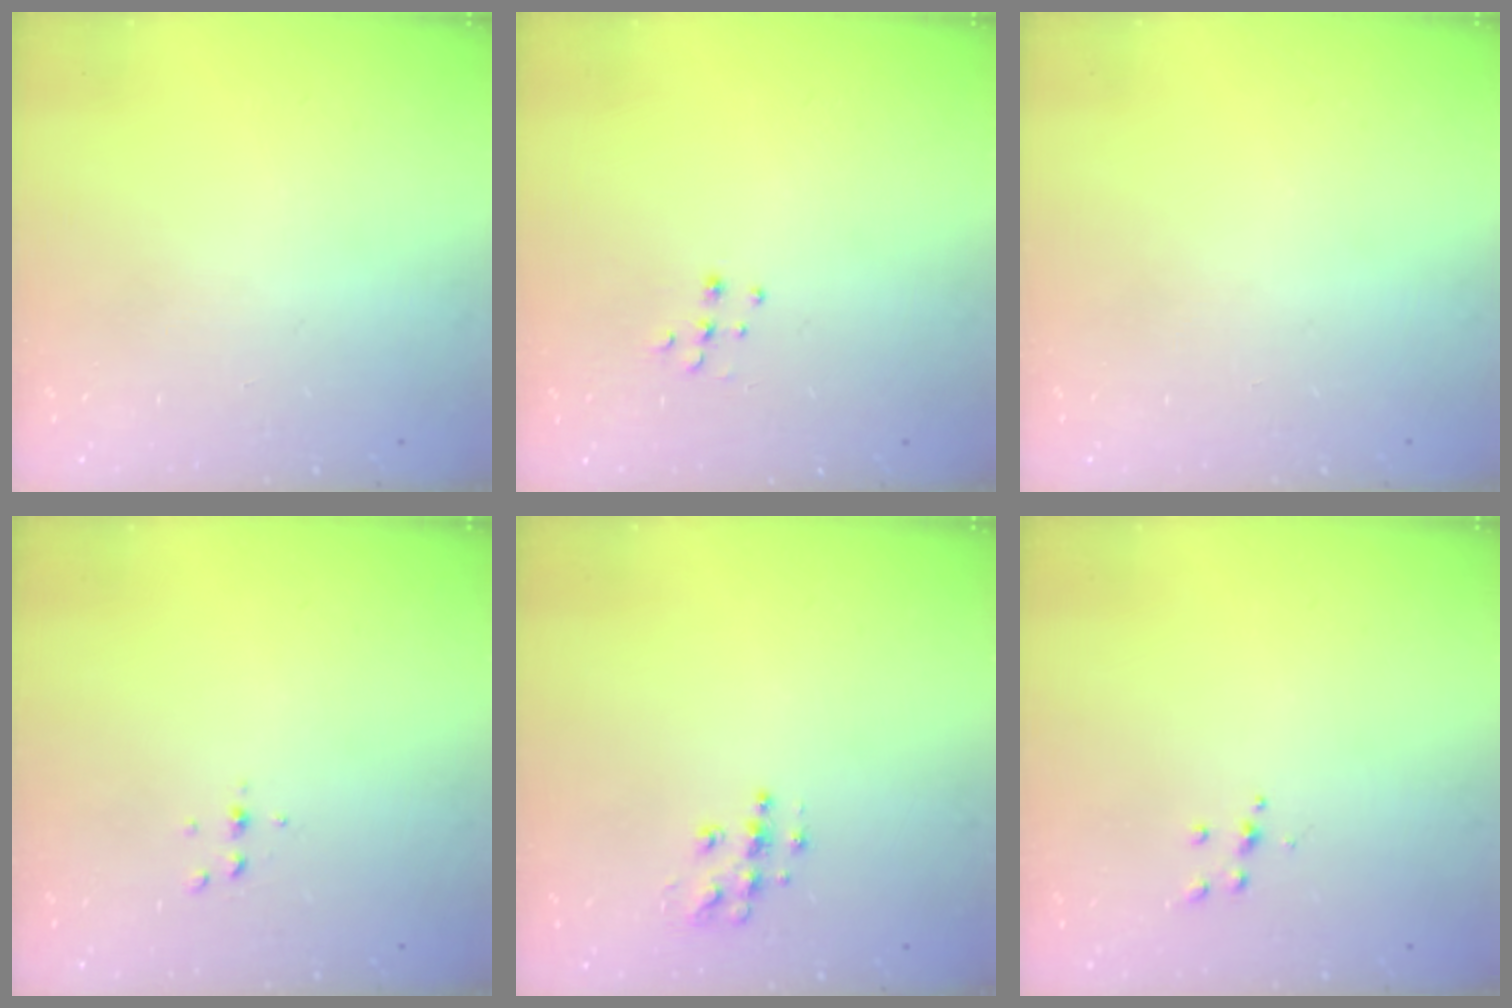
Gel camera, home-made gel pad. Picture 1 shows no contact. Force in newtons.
{"total": 7.0, "press": 6.9, "slide": 0.6}
{"total": 0.0}
{"total": 2.6, "press": 2.6, "slide": 0.3}
{"total": 8.7, "press": 8.7, "slide": 0.5}
{"total": 3.5, "press": 3.5, "slide": 0.3}